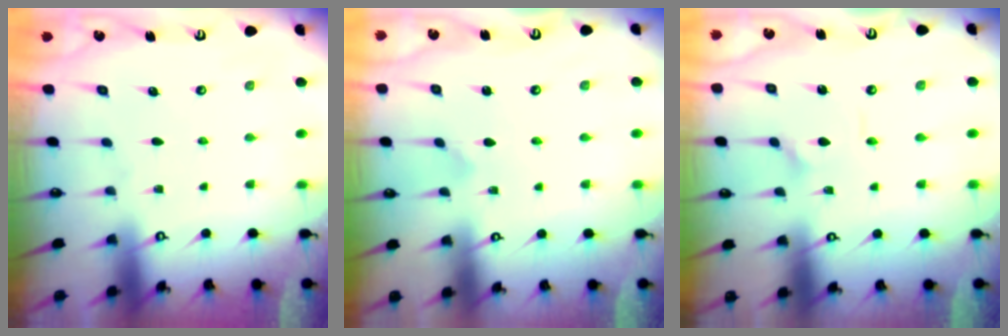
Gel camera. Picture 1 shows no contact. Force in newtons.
{"total": 0.9, "press": 0.9, "slide": 0.0}
{"total": 2.9, "press": 2.9, "slide": 0.1}